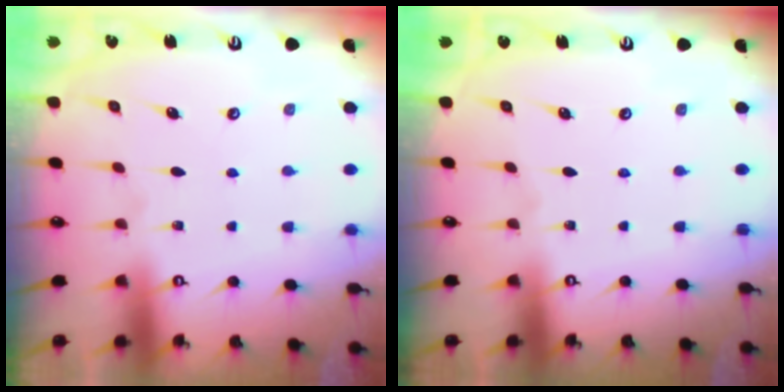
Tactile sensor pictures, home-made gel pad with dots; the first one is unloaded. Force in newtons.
{"total": 0.0}